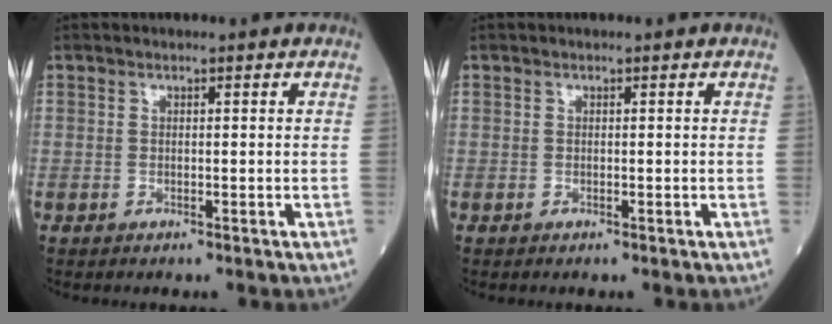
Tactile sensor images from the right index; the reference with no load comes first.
{"total": 0.0}